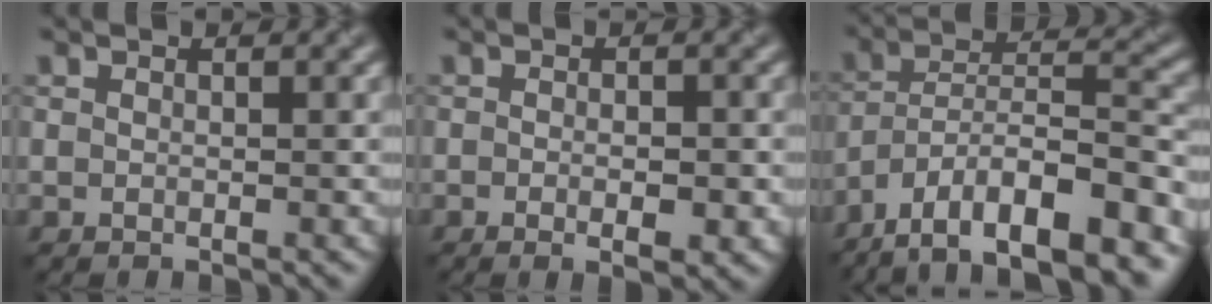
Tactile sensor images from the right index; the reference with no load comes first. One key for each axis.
{"total": 1.9, "fx": -0.8, "fy": 0.6, "fz": 1.7, "tx": -0.027, "ty": -0.003, "tz": -0.009}
{"total": 13.2, "fx": -9.6, "fy": 3.7, "fz": 8.2, "tx": -0.143, "ty": 0.016, "tz": -0.156}